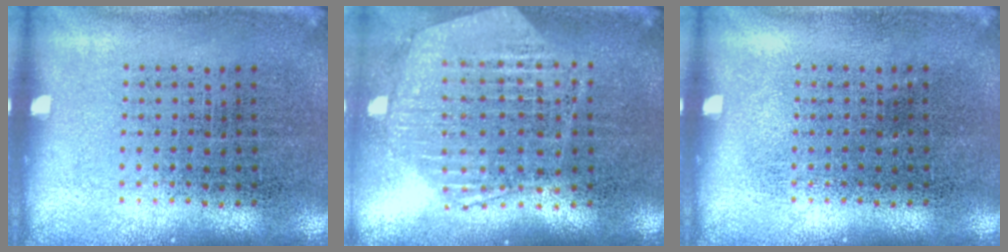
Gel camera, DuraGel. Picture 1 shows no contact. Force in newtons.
{"total": 1.3, "press": 1.2, "slide": 0.4}
{"total": 0.0}